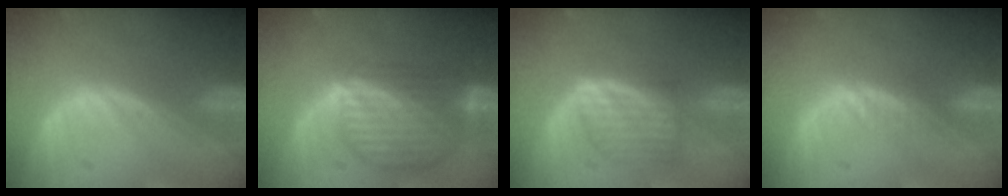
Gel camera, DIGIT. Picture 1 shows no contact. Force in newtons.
{"total": 8.9, "press": 7.8, "slide": 4.4}
{"total": 5.9, "press": 5.7, "slide": 1.4}
{"total": 1.6, "press": 1.6, "slide": 0.1}